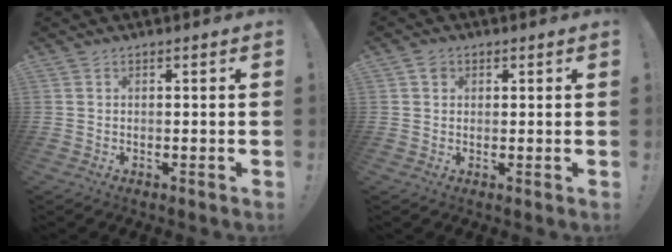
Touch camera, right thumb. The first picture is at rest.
{"total": 0.5, "force": [0.2, 0.5, 0.0], "torque": [0.006, -0.002, 0.003]}